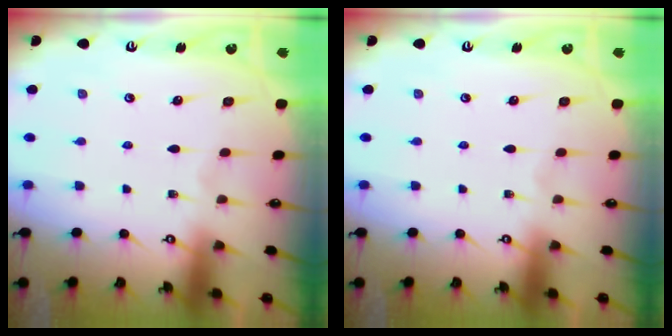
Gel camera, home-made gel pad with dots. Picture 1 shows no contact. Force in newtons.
{"total": 0.0}